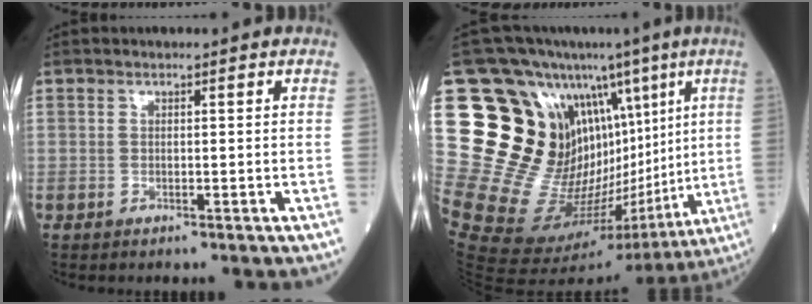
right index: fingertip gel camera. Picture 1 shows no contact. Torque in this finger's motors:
{"motor_torque": [0.91, 0.29, 1.05, 0.08]}